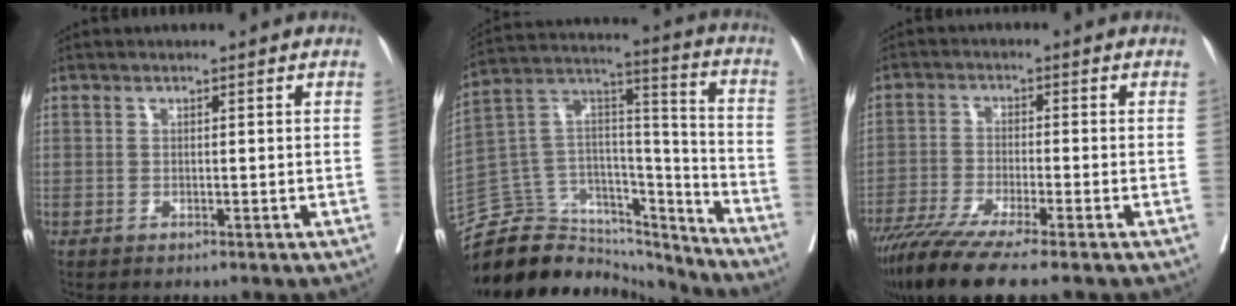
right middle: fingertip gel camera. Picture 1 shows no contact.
{"total": 22.7, "force": [-21.1, 7.0, 4.5], "torque": [-0.110, 0.057, -0.341]}
{"total": 10.0, "force": [-7.5, 0.0, 6.6], "torque": [-0.108, -0.027, -0.128]}